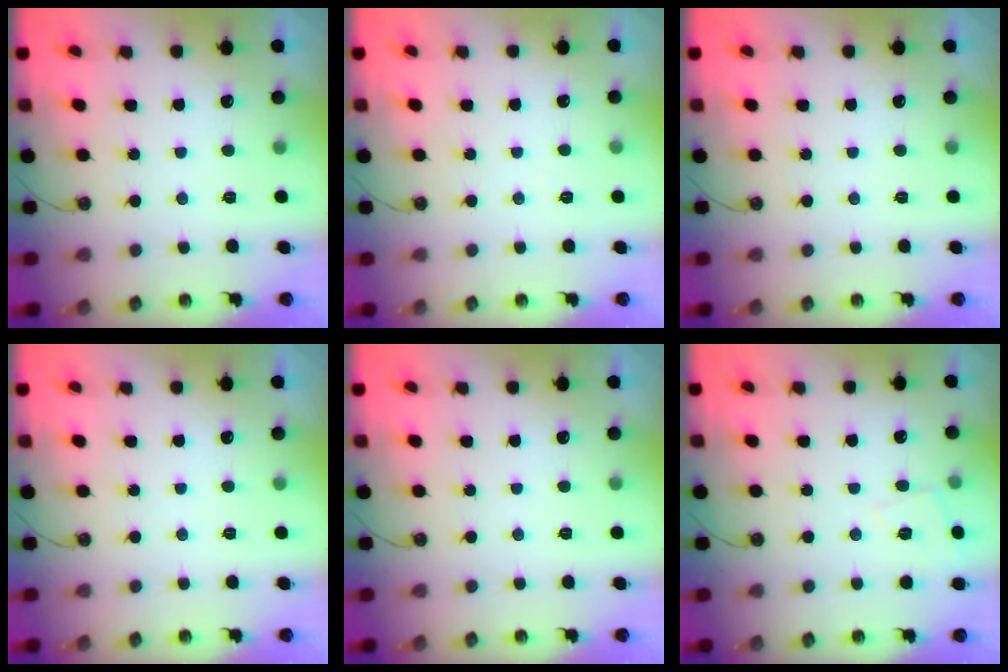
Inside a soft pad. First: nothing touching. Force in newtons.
{"total": 2.6, "press": 2.5, "slide": 0.5}
{"total": 0.0}
{"total": 0.0}
{"total": 0.0}
{"total": 5.6, "press": 5.6, "slide": 0.7}